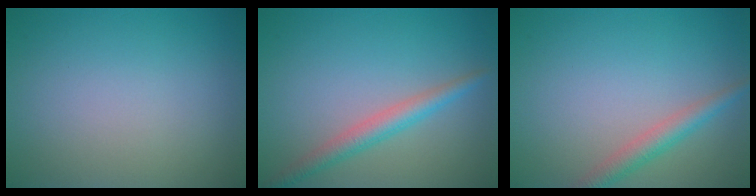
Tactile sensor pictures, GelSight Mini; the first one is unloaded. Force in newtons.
{"total": 2.8, "press": 2.8, "slide": 0.1}
{"total": 2.5, "press": 2.5, "slide": 0.0}